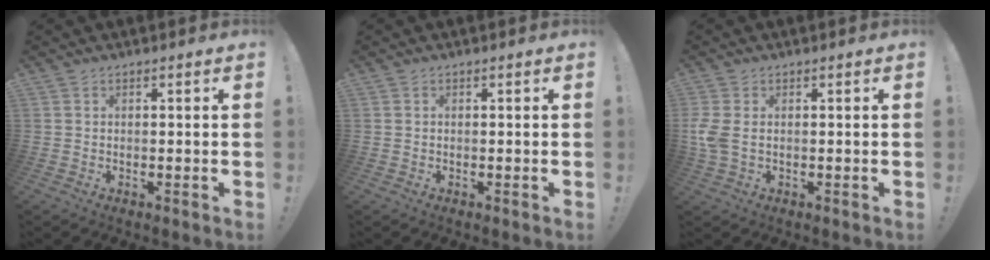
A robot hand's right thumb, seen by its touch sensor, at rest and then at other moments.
{"total": 0.0}
{"total": 4.5, "force": [0.2, 2.8, 3.6], "torque": [-0.079, 0.000, 0.003]}